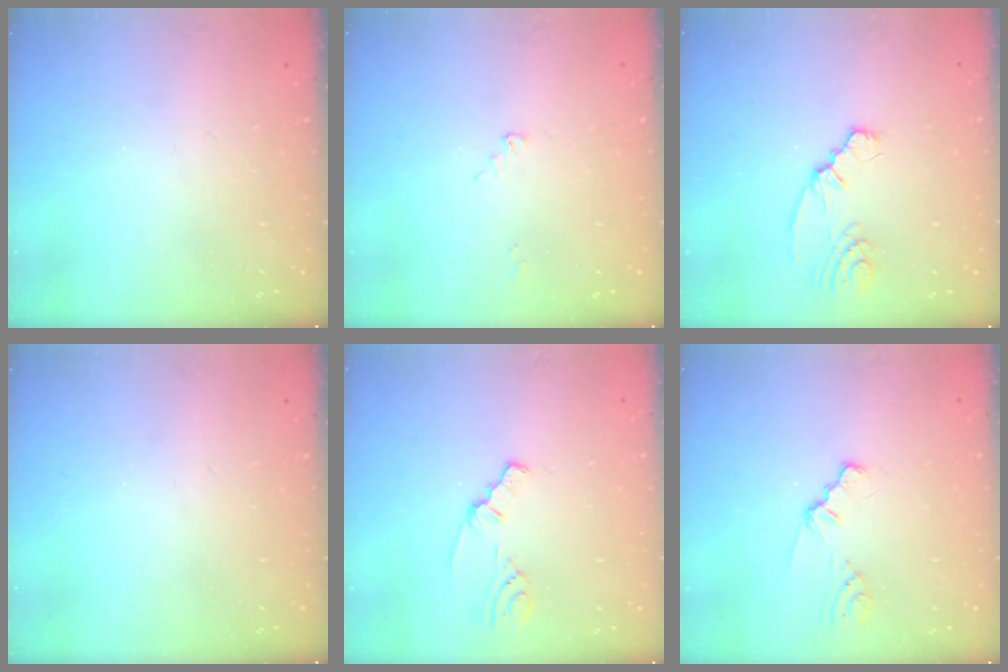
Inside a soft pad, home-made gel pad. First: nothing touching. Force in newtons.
{"total": 2.1, "press": 2.1, "slide": 0.2}
{"total": 2.7, "press": 2.6, "slide": 0.8}
{"total": 0.0}
{"total": 1.6, "press": 1.5, "slide": 0.4}
{"total": 0.9, "press": 0.8, "slide": 0.3}